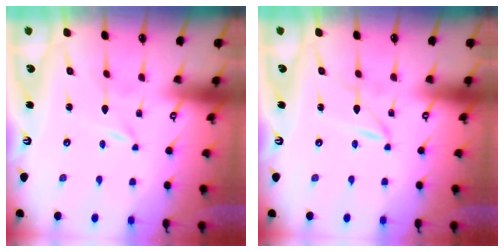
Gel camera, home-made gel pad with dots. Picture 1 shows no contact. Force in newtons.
{"total": 2.6, "press": 2.6, "slide": 0.2}